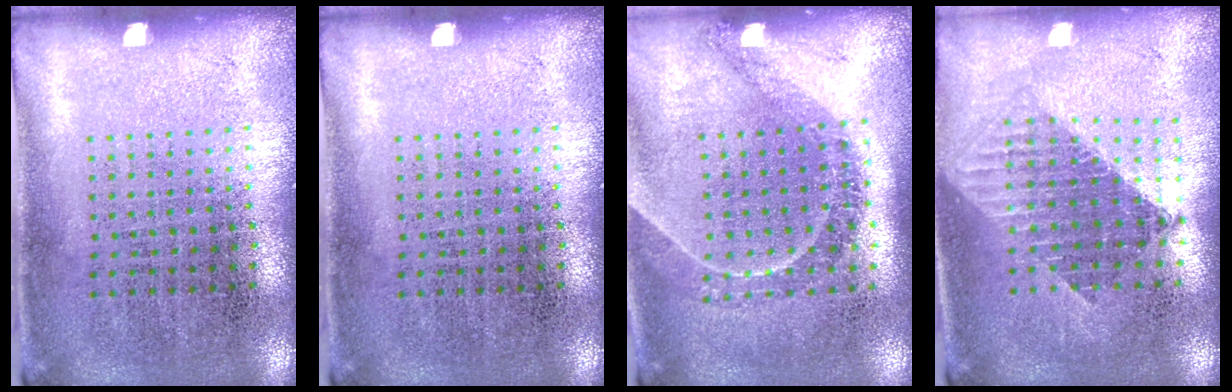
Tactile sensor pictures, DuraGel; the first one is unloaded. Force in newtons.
{"total": 0.0}
{"total": 1.3, "press": 1.1, "slide": 0.7}
{"total": 1.6, "press": 1.3, "slide": 1.0}